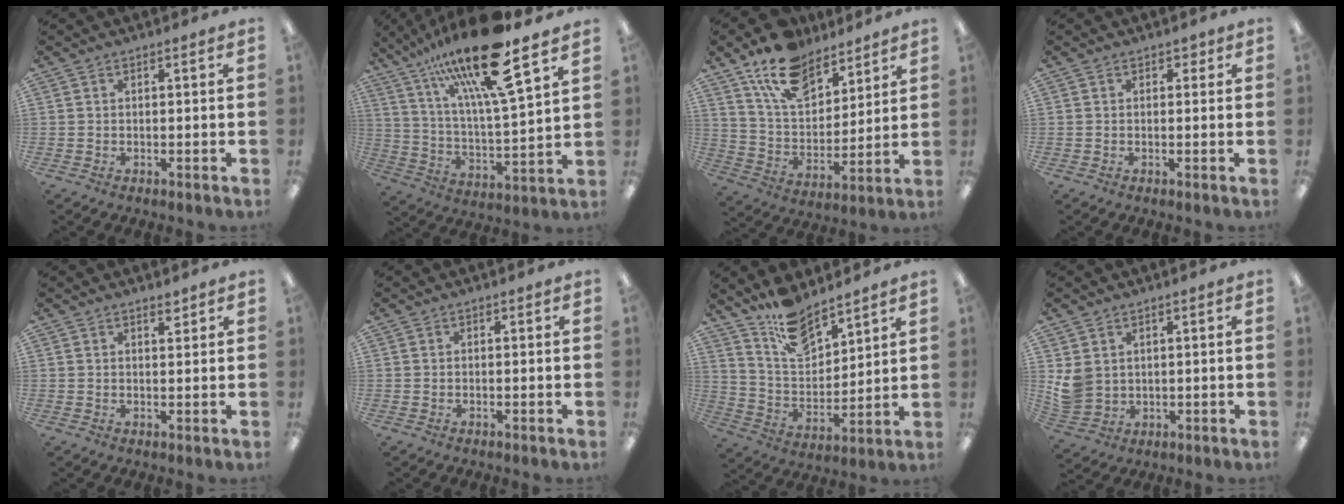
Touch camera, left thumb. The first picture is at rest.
{"total": 22.0, "force": [15.7, 3.8, 15.0], "torque": [-0.271, -0.090, 0.254]}
{"total": 16.0, "force": [11.8, 8.0, 7.1], "torque": [-0.139, -0.056, 0.219]}
{"total": 1.0, "force": [0.5, 0.8, 0.4], "torque": [0.000, 0.000, 0.006]}
{"total": 1.8, "force": [1.7, 0.4, 0.7], "torque": [-0.008, -0.006, 0.029]}
{"total": 0.0}
{"total": 12.1, "force": [10.3, 4.7, 4.3], "torque": [-0.090, -0.066, 0.194]}
{"total": 5.3, "force": [2.3, 4.3, 2.1], "torque": [-0.047, -0.009, 0.046]}